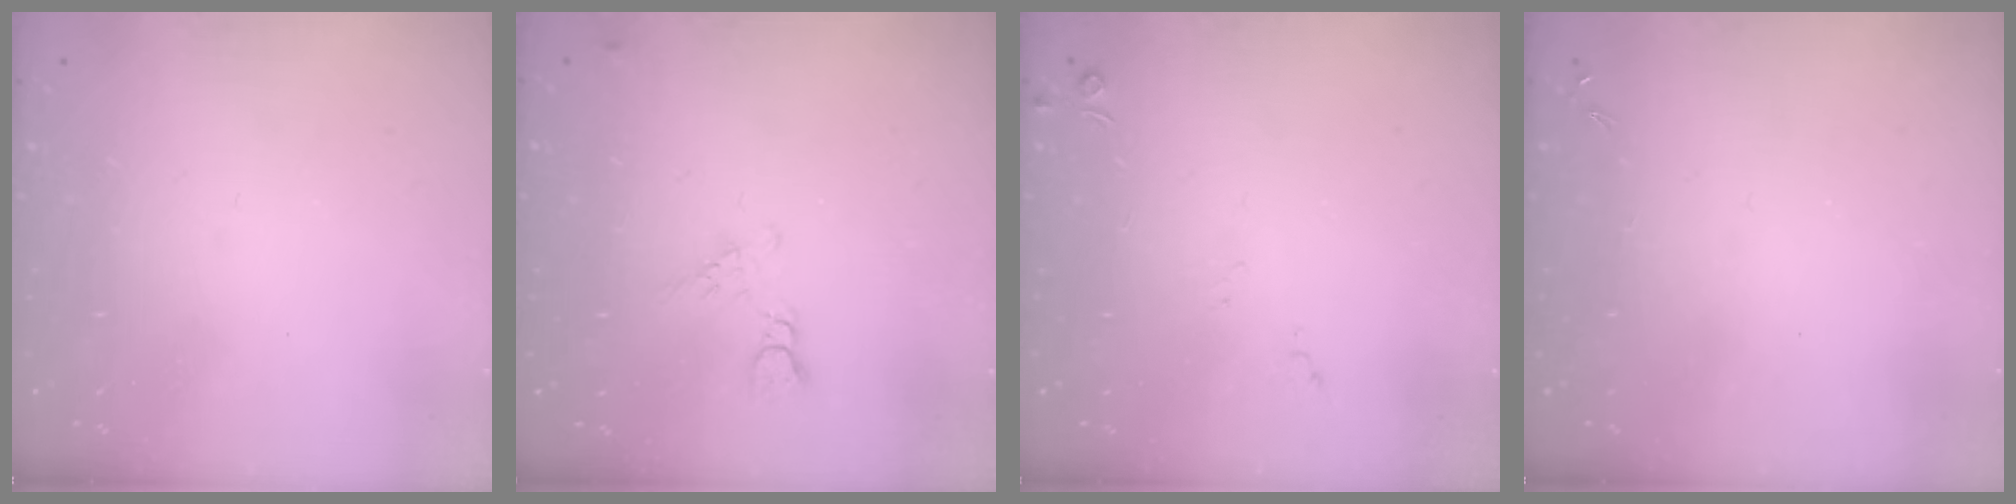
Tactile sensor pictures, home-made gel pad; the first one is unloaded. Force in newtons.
{"total": 3.7, "press": 3.6, "slide": 0.5}
{"total": 4.9, "press": 4.8, "slide": 0.7}
{"total": 0.0}